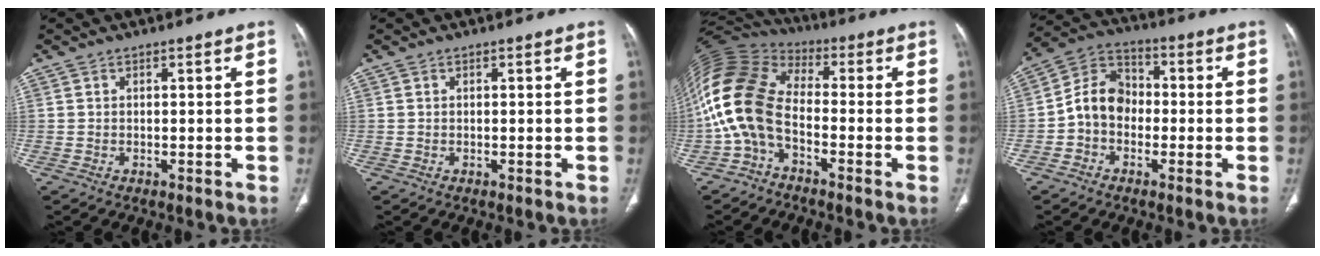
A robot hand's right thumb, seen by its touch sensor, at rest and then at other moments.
{"total": 0.0}
{"total": 14.2, "force": [-3.4, 8.7, 10.7], "torque": [-0.232, 0.059, -0.081]}
{"total": 8.8, "force": [-1.6, 7.0, 5.1], "torque": [-0.071, 0.037, -0.046]}